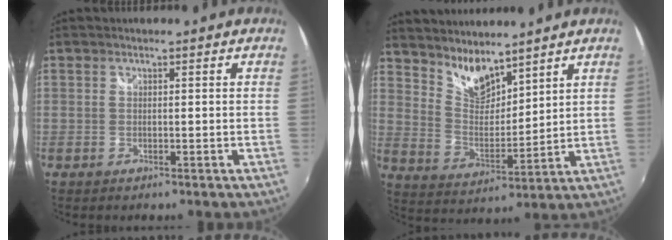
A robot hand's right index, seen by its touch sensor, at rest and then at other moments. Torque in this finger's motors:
{"motor_torque": [-0.10, 0.39, 0.01, 0.00]}